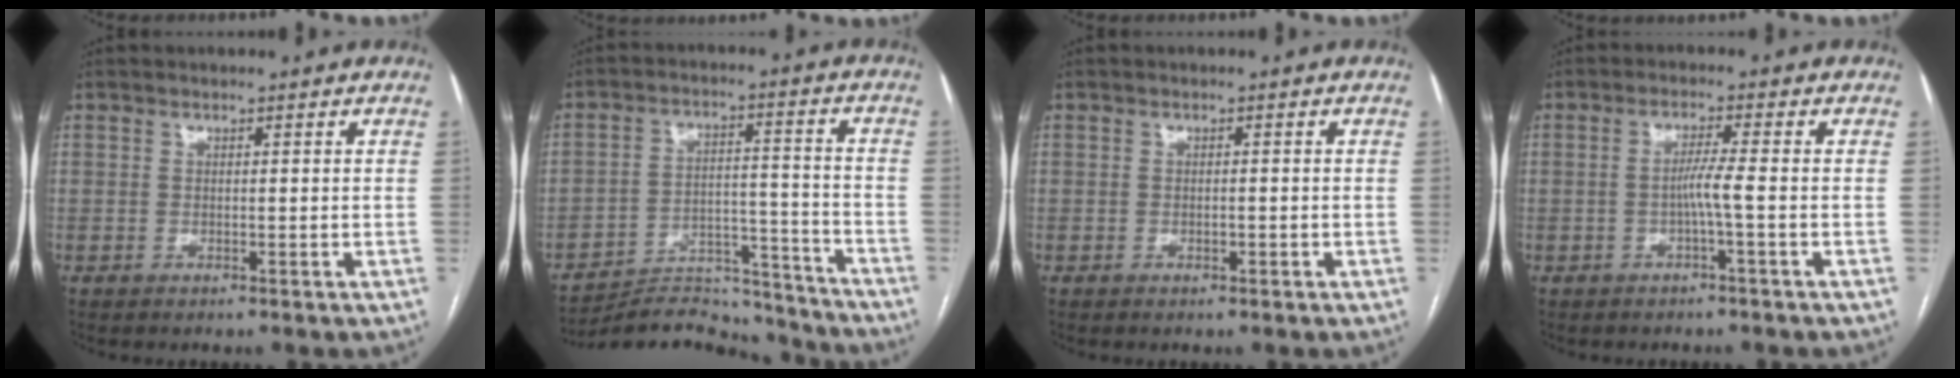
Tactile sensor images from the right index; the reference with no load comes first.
{"total": 15.8, "force": [-15.5, 2.3, 1.8], "torque": [-0.024, 0.033, -0.227]}
{"total": 0.8, "force": [-0.4, 0.2, 0.7], "torque": [-0.015, 0.000, -0.005]}
{"total": 3.0, "force": [-0.8, -0.8, 2.8], "torque": [-0.049, 0.004, -0.015]}